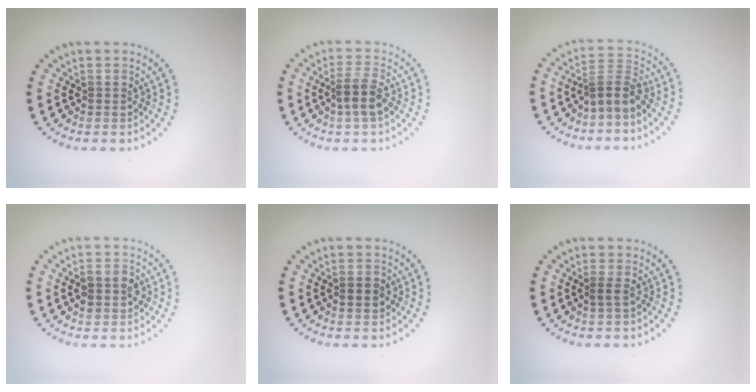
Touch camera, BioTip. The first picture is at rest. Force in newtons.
{"total": 2.6, "press": 2.3, "slide": 1.2}
{"total": 2.8, "press": 2.1, "slide": 1.8}
{"total": 2.8, "press": 2.8, "slide": 0.2}
{"total": 1.9, "press": 1.9, "slide": 0.1}
{"total": 0.6, "press": 0.6, "slide": 0.2}